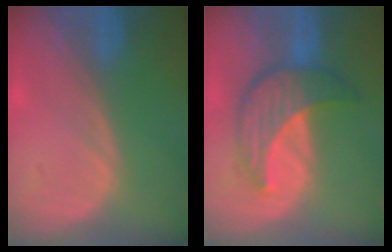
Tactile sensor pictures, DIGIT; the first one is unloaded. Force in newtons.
{"total": 7.5, "press": 7.4, "slide": 1.2}